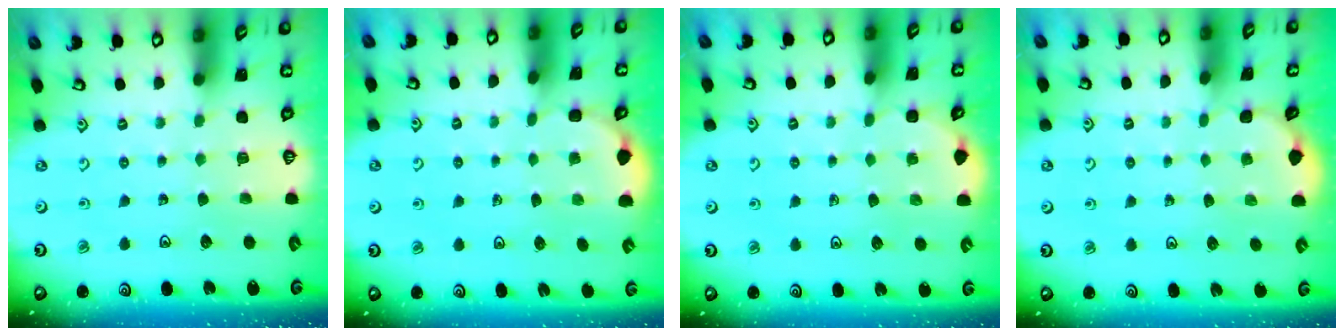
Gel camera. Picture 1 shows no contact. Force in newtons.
{"total": 2.4, "press": 1.0, "slide": 2.1}
{"total": 1.8, "press": 1.8, "slide": 0.1}
{"total": 1.3, "press": 1.3, "slide": 0.1}